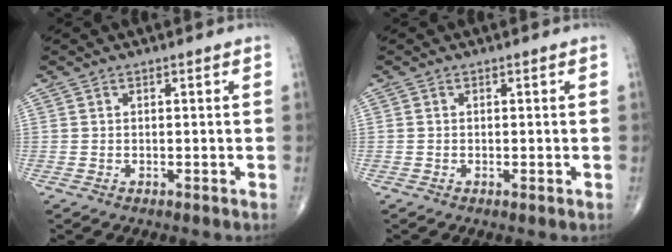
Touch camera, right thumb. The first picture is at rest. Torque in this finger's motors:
{"motor_torque": [-0.46, -0.19, 0.13, 0.06, -0.09]}